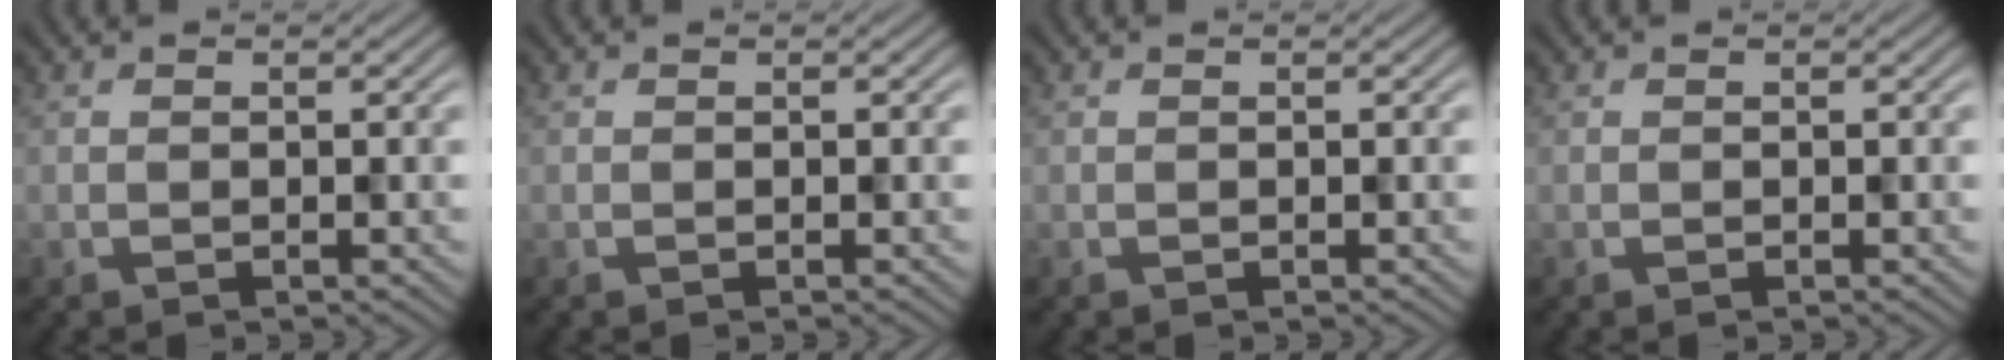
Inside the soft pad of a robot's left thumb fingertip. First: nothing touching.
{"total": 0.0}
{"total": 0.0}
{"total": 0.0}